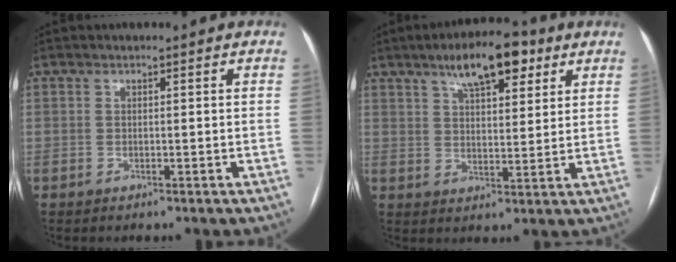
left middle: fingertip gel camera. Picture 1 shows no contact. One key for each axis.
{"total": 10.4, "fx": 6.3, "fy": 3.6, "fz": 7.5, "tx": -0.119, "ty": 0.017, "tz": 0.100}